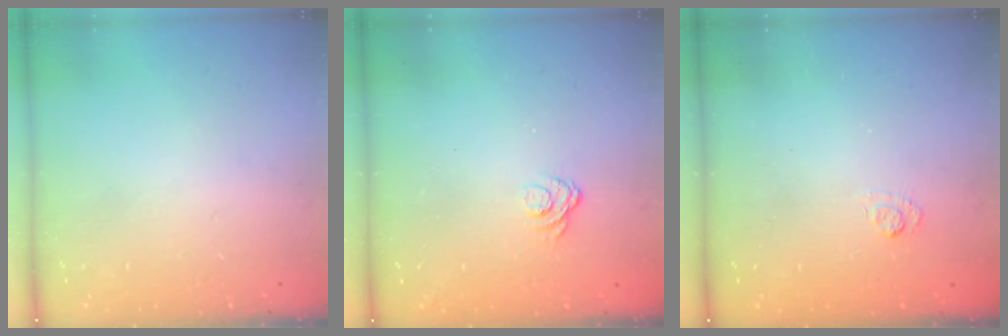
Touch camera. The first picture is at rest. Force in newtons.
{"total": 5.1, "press": 4.9, "slide": 1.3}
{"total": 2.7, "press": 2.3, "slide": 1.5}